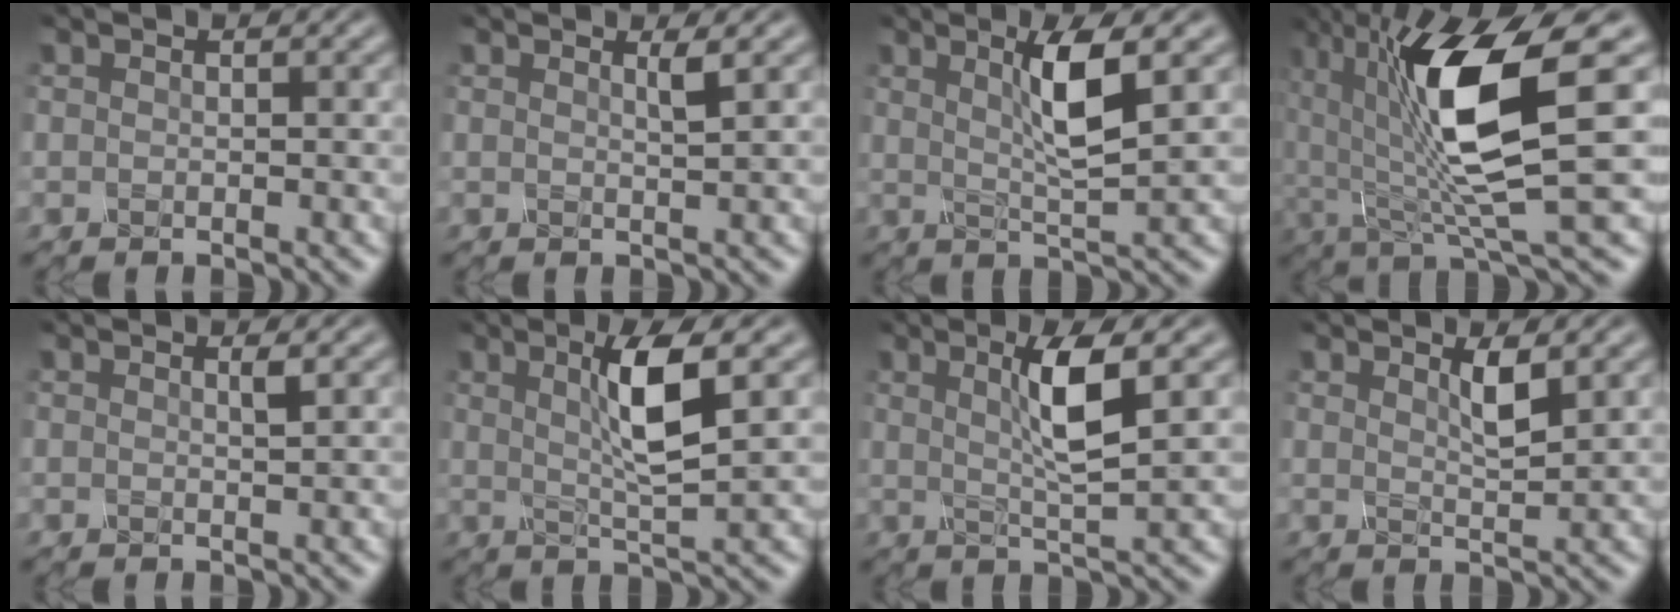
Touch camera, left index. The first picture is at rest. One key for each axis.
{"total": 1.1, "fx": 0.5, "fy": 0.2, "fz": 0.9, "tx": -0.008, "ty": -0.003, "tz": 0.003}
{"total": 4.3, "fx": 1.2, "fy": 0.6, "fz": 4.1, "tx": -0.076, "ty": -0.007, "tz": 0.024}
{"total": 11.0, "fx": 1.5, "fy": 2.8, "fz": 10.5, "tx": -0.185, "ty": -0.011, "tz": 0.029}
{"total": 0.7, "fx": 0.3, "fy": 0.1, "fz": 0.6, "tx": -0.007, "ty": -0.003, "tz": 0.002}
{"total": 4.8, "fx": 1.1, "fy": 0.6, "fz": 4.7, "tx": -0.090, "ty": -0.003, "tz": 0.023}
{"total": 4.3, "fx": 1.0, "fy": 0.5, "fz": 4.2, "tx": -0.079, "ty": -0.004, "tz": 0.020}
{"total": 2.0, "fx": 1.0, "fy": 0.4, "fz": 1.7, "tx": -0.028, "ty": -0.006, "tz": 0.016}